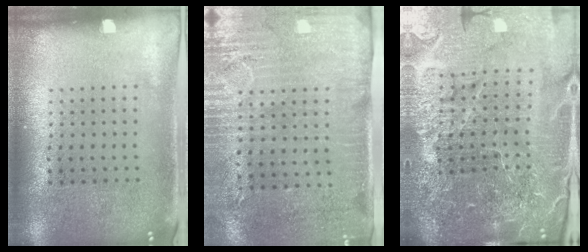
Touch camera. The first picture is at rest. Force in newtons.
{"total": 3.1, "press": 2.6, "slide": 1.6}
{"total": 6.7, "press": 5.8, "slide": 3.2}